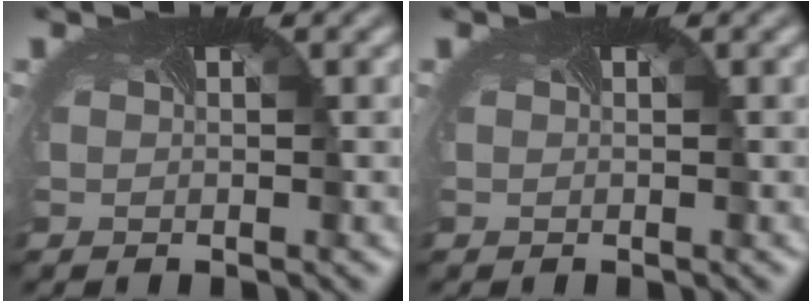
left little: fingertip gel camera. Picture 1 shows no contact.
{"total": 0.0}